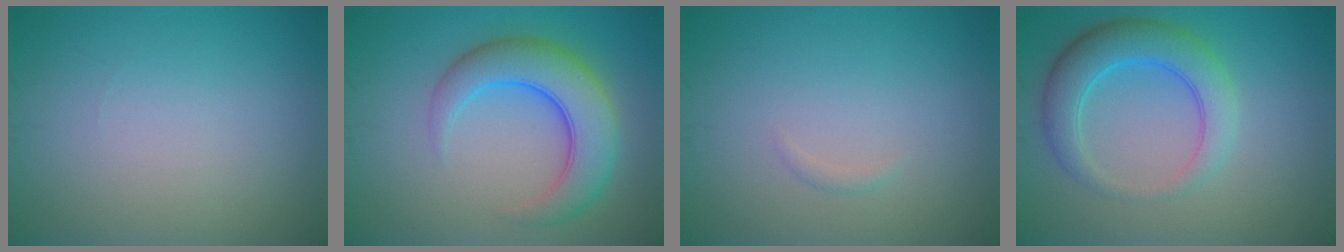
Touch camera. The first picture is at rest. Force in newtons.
{"total": 6.7, "press": 6.7, "slide": 0.0}
{"total": 0.5, "press": 0.5, "slide": 0.0}
{"total": 5.0, "press": 5.0, "slide": 0.3}